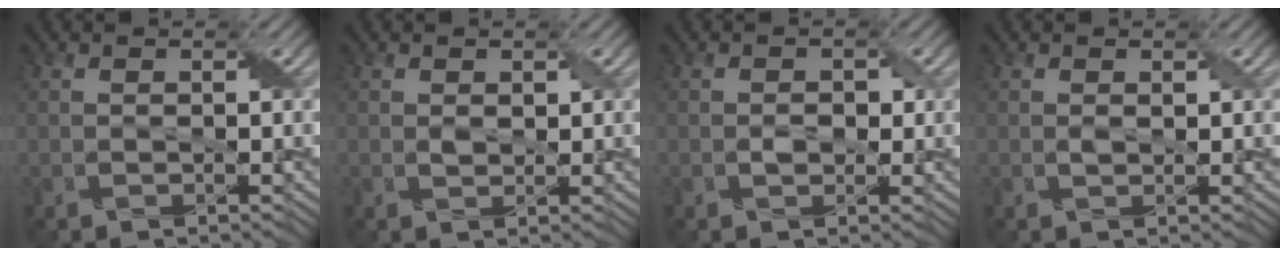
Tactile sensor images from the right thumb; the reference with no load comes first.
{"total": 1.1, "force": [0.4, 0.7, 0.7], "torque": [-0.017, -0.002, 0.011]}
{"total": 1.5, "force": [-0.2, 1.1, 1.0], "torque": [-0.019, -0.003, -0.004]}
{"total": 0.8, "force": [0.2, 0.5, 0.6], "torque": [-0.013, 0.000, 0.004]}